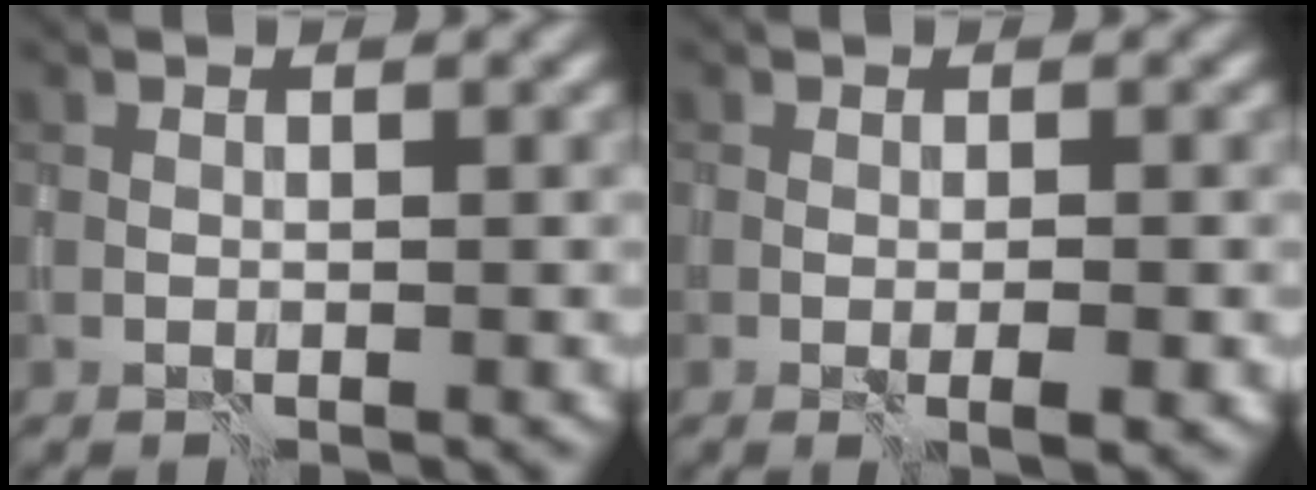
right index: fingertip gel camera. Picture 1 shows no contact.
{"total": 1.4, "force": [-0.5, 0.0, 1.3], "torque": [-0.020, -0.006, -0.006]}